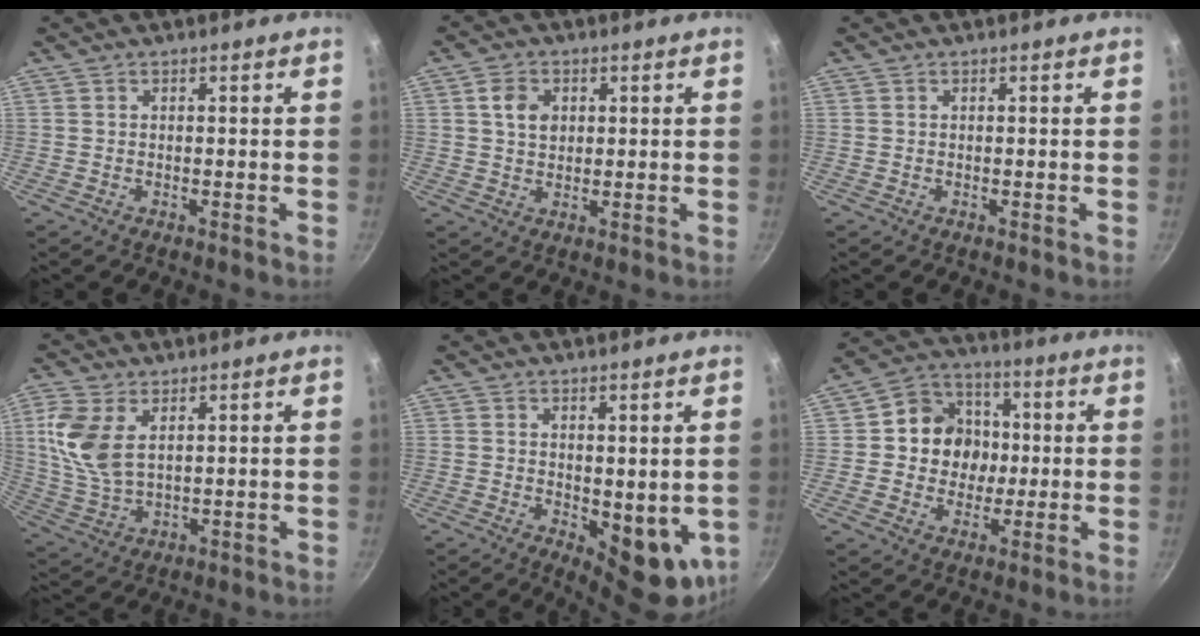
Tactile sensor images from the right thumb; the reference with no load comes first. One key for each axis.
{"total": 4.7, "fx": 1.2, "fy": 3.6, "fz": 2.8, "tx": -0.033, "ty": 0.000, "tz": 0.022}
{"total": 0.0}
{"total": 10.4, "fx": 3.3, "fy": 6.0, "fz": 7.9, "tx": -0.165, "ty": -0.009, "tz": 0.073}
{"total": 9.3, "fx": 0.3, "fy": 4.4, "fz": 8.1, "tx": -0.084, "ty": -0.016, "tz": 0.017}
{"total": 11.7, "fx": 0.4, "fy": 10.5, "fz": 5.0, "tx": -0.038, "ty": 0.016, "tz": -0.007}